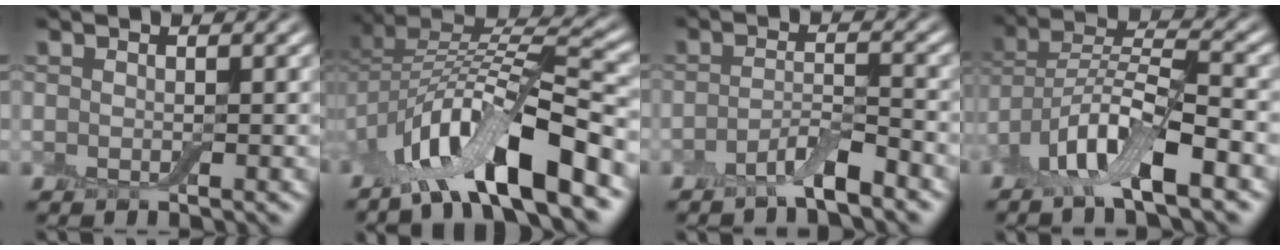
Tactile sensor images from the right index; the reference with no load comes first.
{"total": 11.0, "force": [-6.1, 3.5, 8.4], "torque": [-0.140, 0.015, -0.116]}
{"total": 3.1, "force": [-2.3, 0.5, 2.1], "torque": [-0.038, 0.007, -0.051]}
{"total": 8.8, "force": [-5.1, 2.2, 6.9], "torque": [-0.122, 0.008, -0.105]}